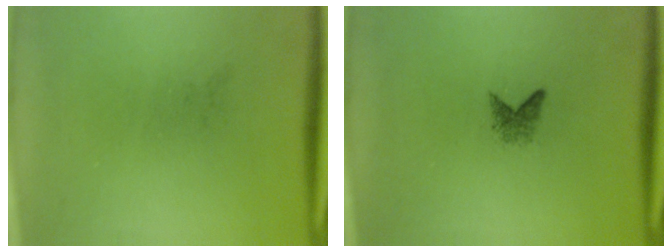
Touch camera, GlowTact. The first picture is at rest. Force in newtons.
{"total": 1.3}